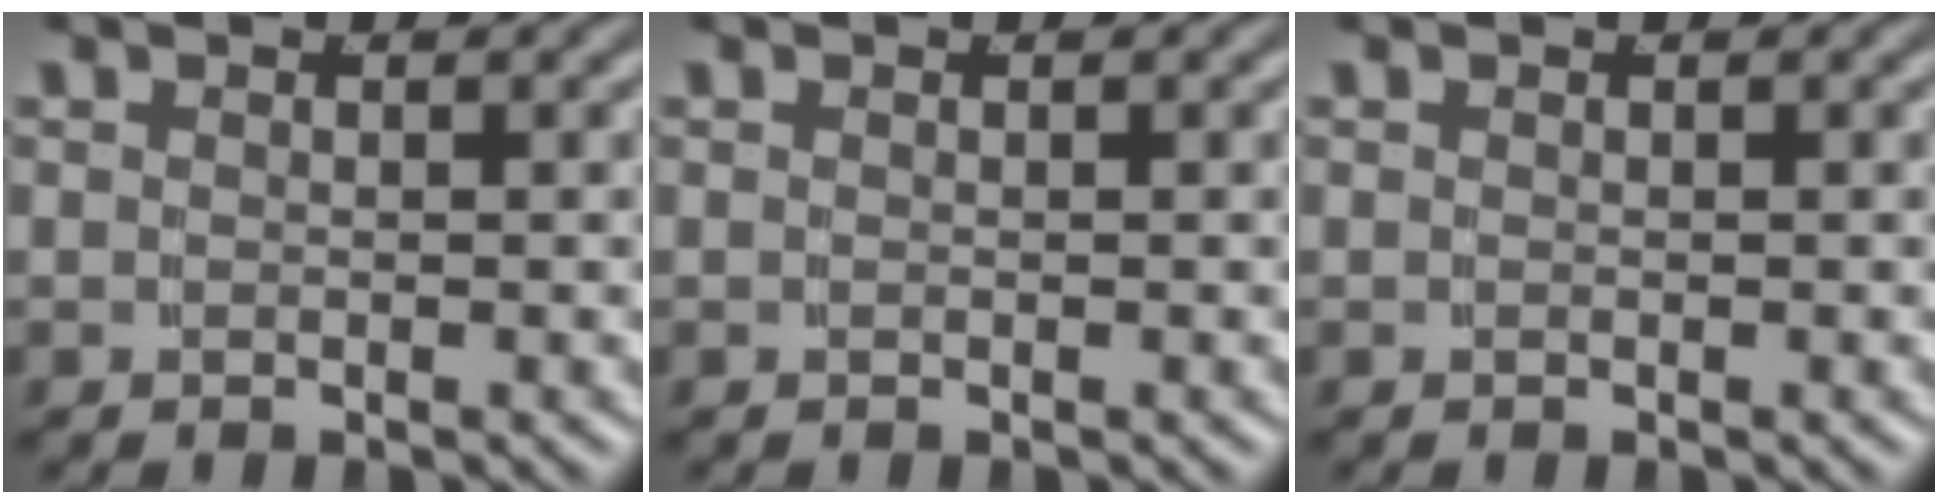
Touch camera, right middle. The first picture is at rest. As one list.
[{"total": 0.0}, {"total": 0.0}]